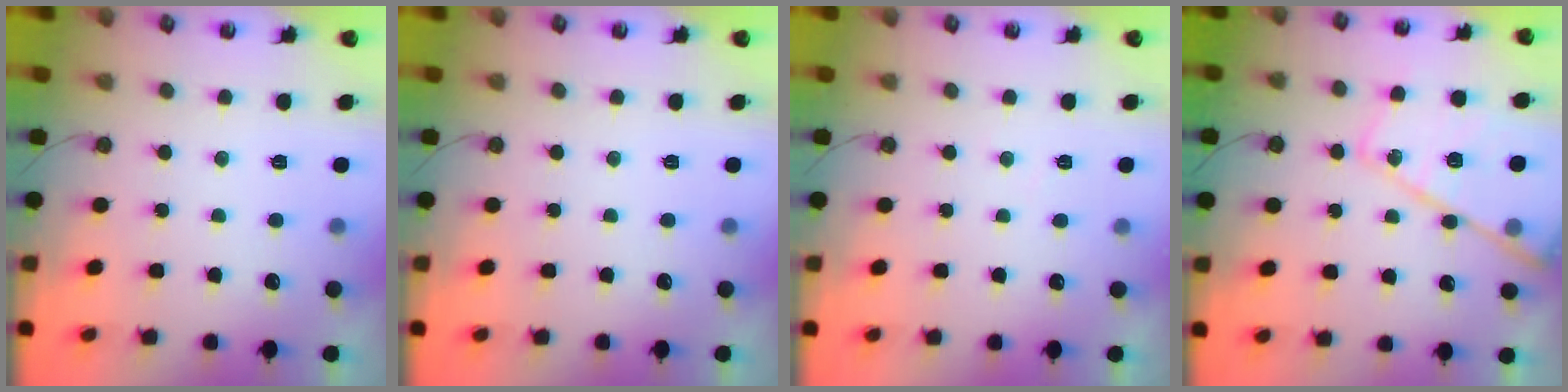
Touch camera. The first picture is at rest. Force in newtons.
{"total": 0.0}
{"total": 2.9, "press": 2.9, "slide": 0.5}
{"total": 19.4, "press": 19.3, "slide": 1.6}